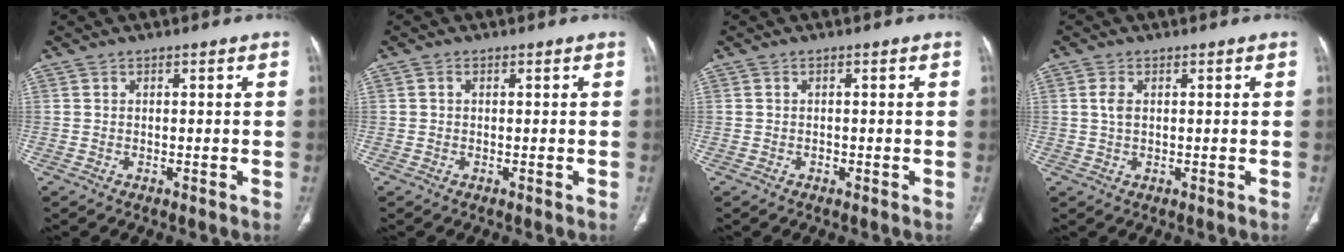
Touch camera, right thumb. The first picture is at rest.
{"total": 0.6, "force": [0.1, 0.4, 0.4], "torque": [-0.006, 0.002, 0.000]}
{"total": 0.7, "force": [-0.2, 0.5, 0.3], "torque": [-0.003, 0.002, -0.005]}
{"total": 2.5, "force": [0.5, 1.4, 2.0], "torque": [-0.048, 0.002, 0.011]}